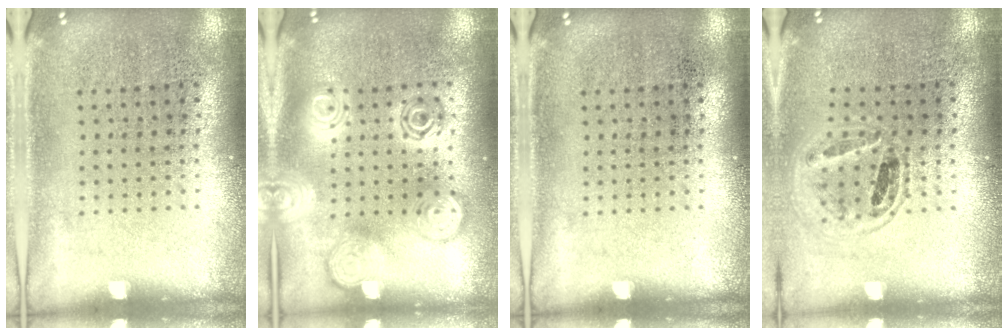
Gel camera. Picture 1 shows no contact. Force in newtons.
{"total": 2.6, "press": 2.6, "slide": 0.3}
{"total": 0.0}
{"total": 0.9, "press": 0.9, "slide": 0.1}